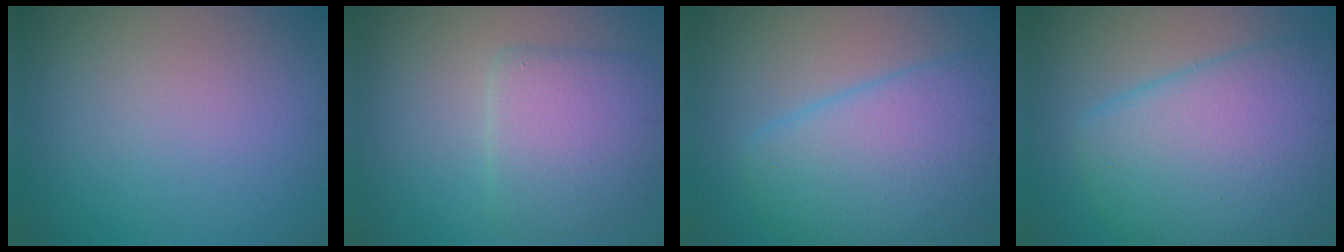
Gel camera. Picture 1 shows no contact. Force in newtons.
{"total": 5.5, "press": 5.5, "slide": 0.3}
{"total": 7.9, "press": 7.9, "slide": 0.3}
{"total": 10.2, "press": 10.2, "slide": 0.4}